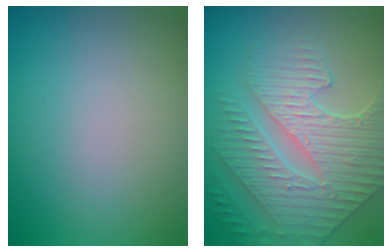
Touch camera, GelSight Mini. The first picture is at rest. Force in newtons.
{"total": 5.0, "press": 4.8, "slide": 1.2}